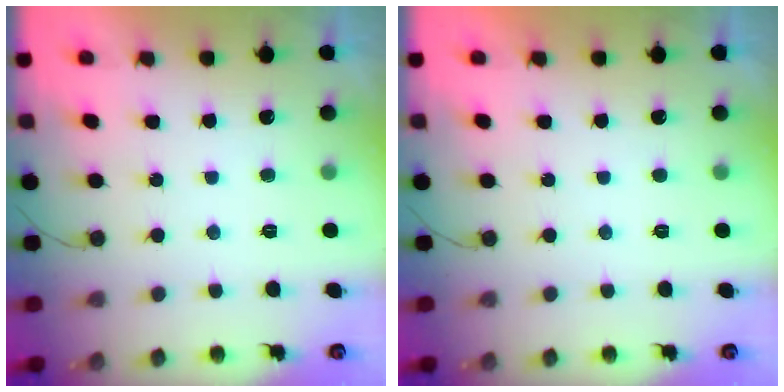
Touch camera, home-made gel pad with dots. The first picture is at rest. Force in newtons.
{"total": 0.0}